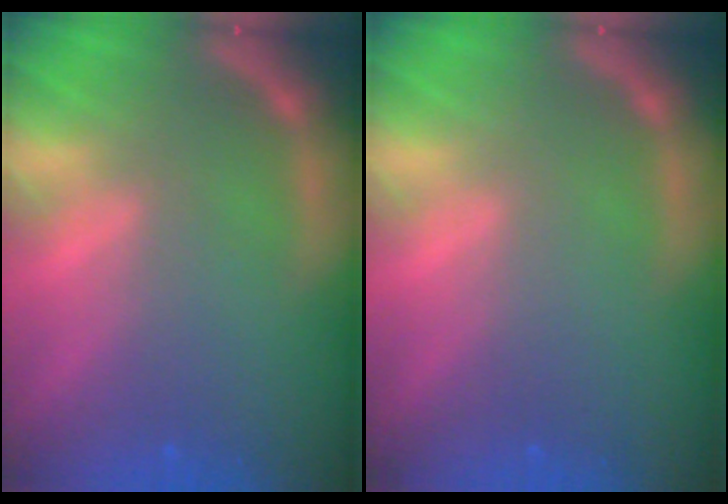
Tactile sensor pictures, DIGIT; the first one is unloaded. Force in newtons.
{"total": 0.0}